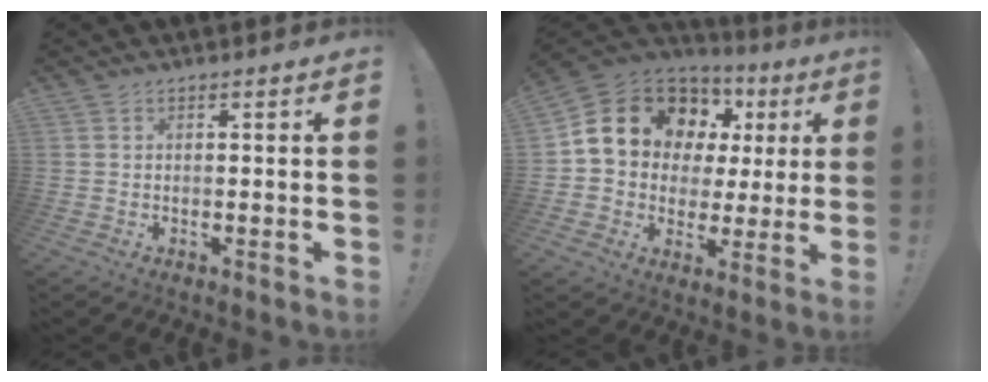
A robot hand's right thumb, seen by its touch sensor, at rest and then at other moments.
{"total": 15.0, "force": [7.5, 10.9, 7.0], "torque": [-0.110, -0.047, 0.155]}